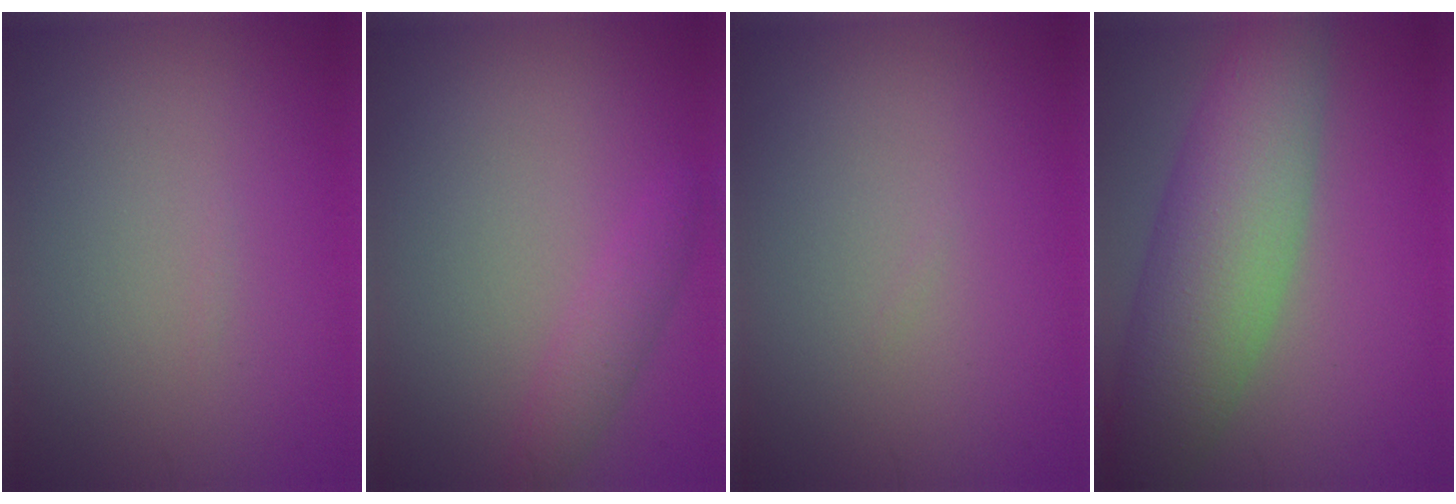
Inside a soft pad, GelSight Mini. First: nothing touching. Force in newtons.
{"total": 1.9, "press": 1.9, "slide": 0.1}
{"total": 0.0}
{"total": 9.3, "press": 9.3, "slide": 0.6}